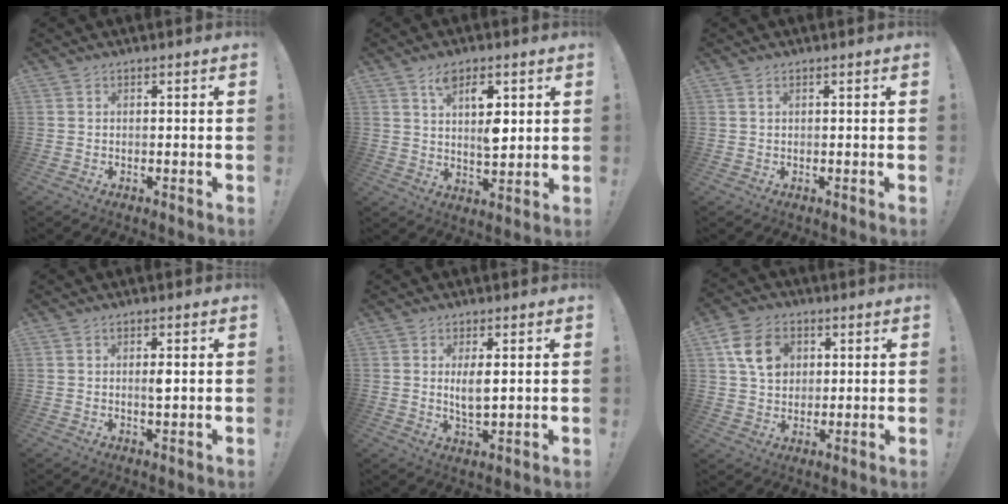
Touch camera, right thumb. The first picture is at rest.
{"total": 9.6, "force": [4.4, 4.6, 7.2], "torque": [-0.099, -0.020, 0.072]}
{"total": 1.0, "force": [0.4, 0.4, 0.9], "torque": [-0.022, 0.004, 0.008]}
{"total": 2.3, "force": [0.5, 0.6, 2.2], "torque": [-0.039, -0.002, 0.005]}
{"total": 5.3, "force": [1.3, 1.8, 4.8], "torque": [-0.081, -0.012, 0.018]}
{"total": 12.1, "force": [4.1, 9.3, 6.5], "torque": [-0.103, -0.002, 0.081]}